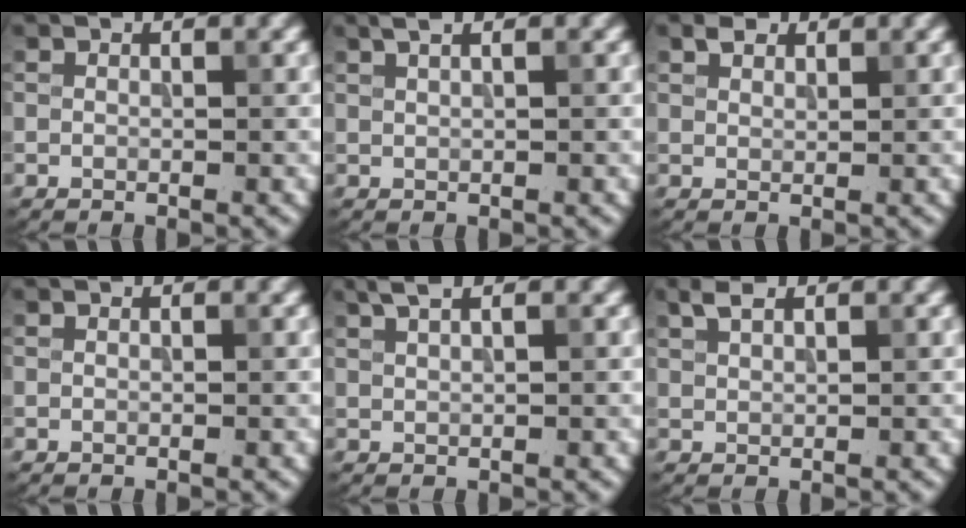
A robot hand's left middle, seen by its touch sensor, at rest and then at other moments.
{"total": 2.4, "force": [1.5, 1.0, 1.6], "torque": [-0.012, 0.004, 0.001]}
{"total": 1.2, "force": [1.0, 0.6, 0.3], "torque": [-0.007, 0.003, 0.020]}
{"total": 0.0}
{"total": 2.1, "force": [1.5, 0.5, 1.4], "torque": [-0.017, 0.003, 0.019]}
{"total": 1.7, "force": [1.2, 0.6, 0.9], "torque": [-0.021, 0.003, 0.024]}